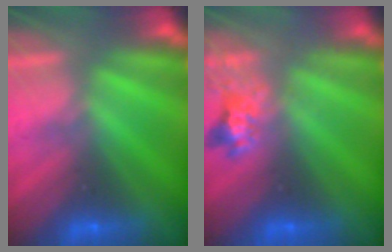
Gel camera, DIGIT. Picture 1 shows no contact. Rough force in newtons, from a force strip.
{"total": 2.4}